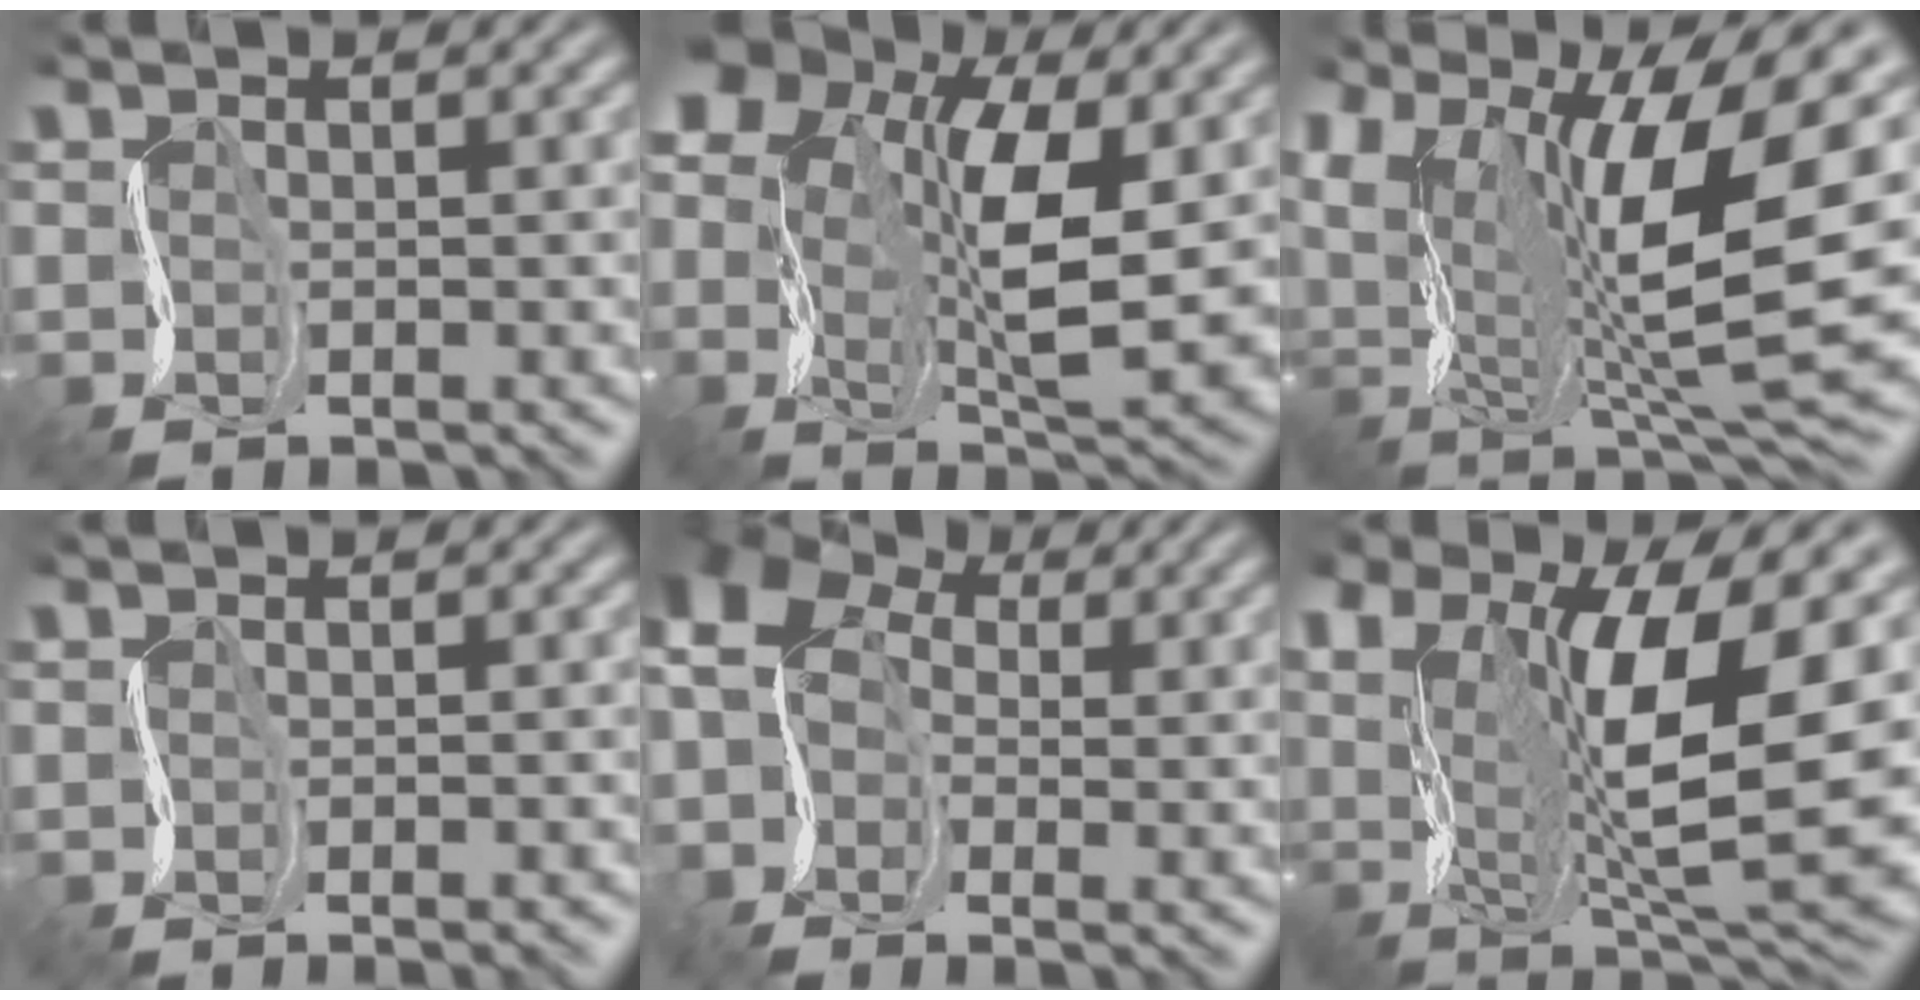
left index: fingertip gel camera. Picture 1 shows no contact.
{"total": 11.4, "force": [1.2, 6.3, 9.4], "torque": [-0.185, -0.013, 0.020]}
{"total": 16.1, "force": [2.8, 6.6, 14.4], "torque": [-0.256, 0.012, 0.046]}
{"total": 1.6, "force": [-1.5, 0.1, 0.5], "torque": [0.002, 0.003, -0.023]}
{"total": 7.8, "force": [-0.4, 6.1, 4.8], "torque": [-0.086, 0.025, -0.041]}
{"total": 14.6, "force": [1.2, 5.5, 13.5], "torque": [-0.231, -0.005, 0.023]}